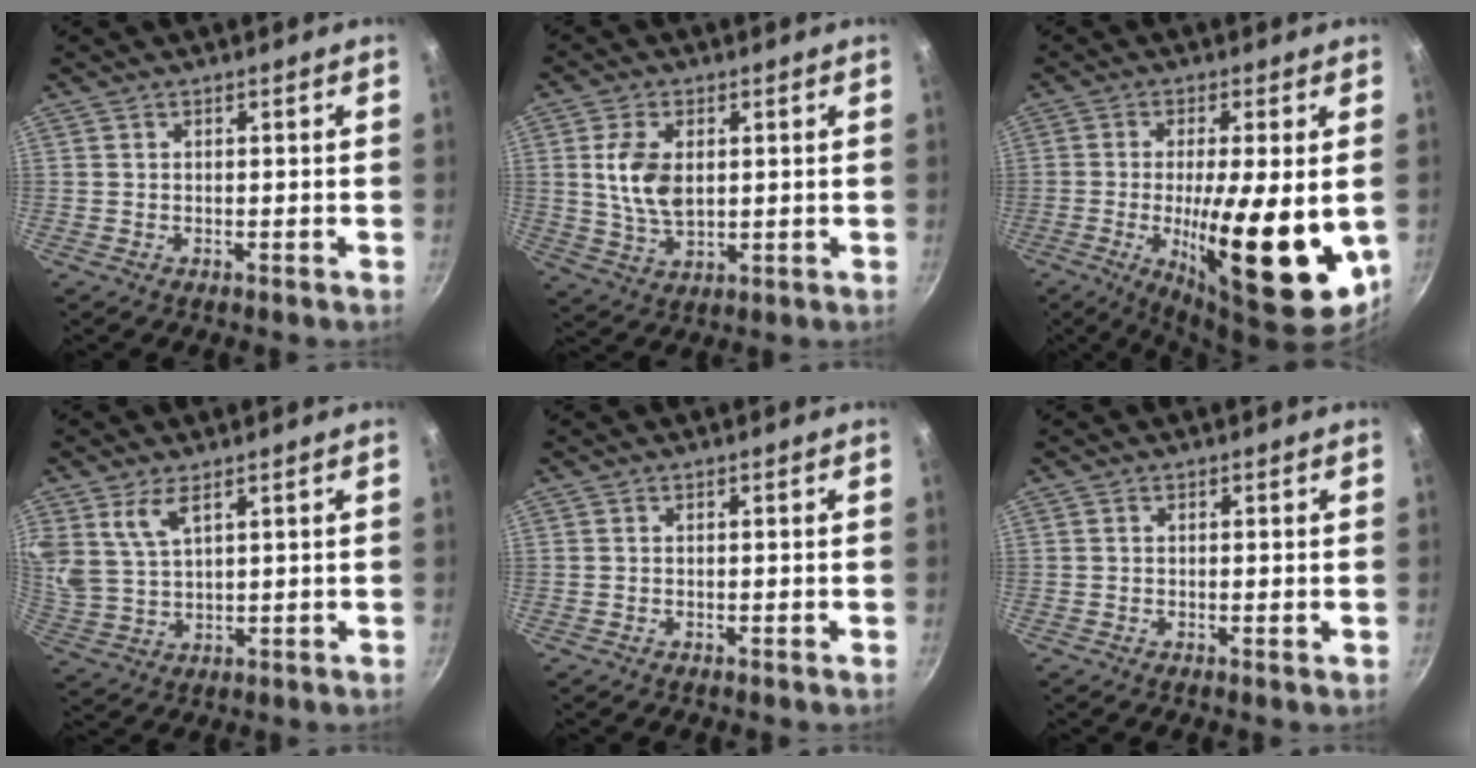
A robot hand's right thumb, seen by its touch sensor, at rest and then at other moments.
{"total": 8.8, "force": [1.5, 5.2, 6.9], "torque": [-0.128, -0.011, 0.032]}
{"total": 20.3, "force": [-2.8, 6.0, 19.2], "torque": [-0.282, -0.010, -0.035]}
{"total": 6.6, "force": [3.7, 3.0, 4.5], "torque": [-0.087, -0.025, 0.085]}
{"total": 0.0}
{"total": 0.6, "force": [-0.1, 0.0, 0.6], "torque": [-0.009, -0.002, -0.003]}